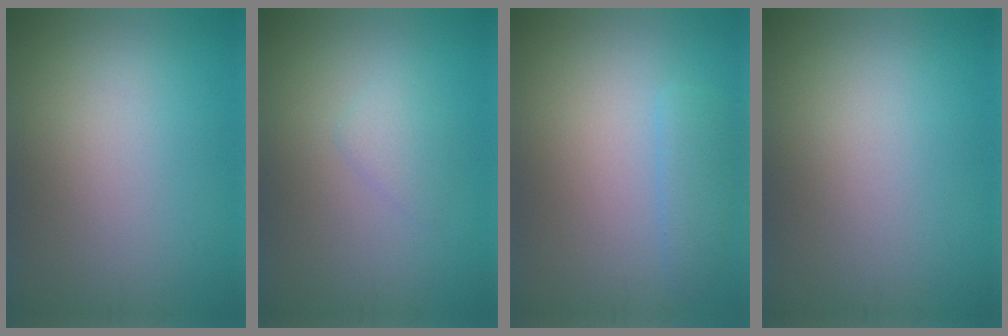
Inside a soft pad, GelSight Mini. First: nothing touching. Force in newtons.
{"total": 1.2, "press": 1.2, "slide": 0.1}
{"total": 1.8, "press": 1.8, "slide": 0.2}
{"total": 0.0}